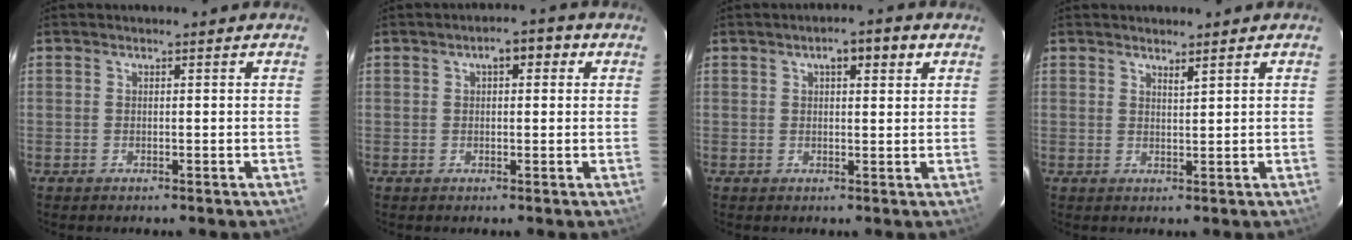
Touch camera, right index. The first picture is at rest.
{"total": 3.8, "force": [1.3, 1.8, 3.1], "torque": [-0.047, 0.018, 0.018]}
{"total": 4.4, "force": [2.1, 1.4, 3.7], "torque": [-0.055, 0.015, 0.032]}
{"total": 1.4, "force": [1.2, -0.1, 0.7], "torque": [-0.013, -0.003, 0.019]}